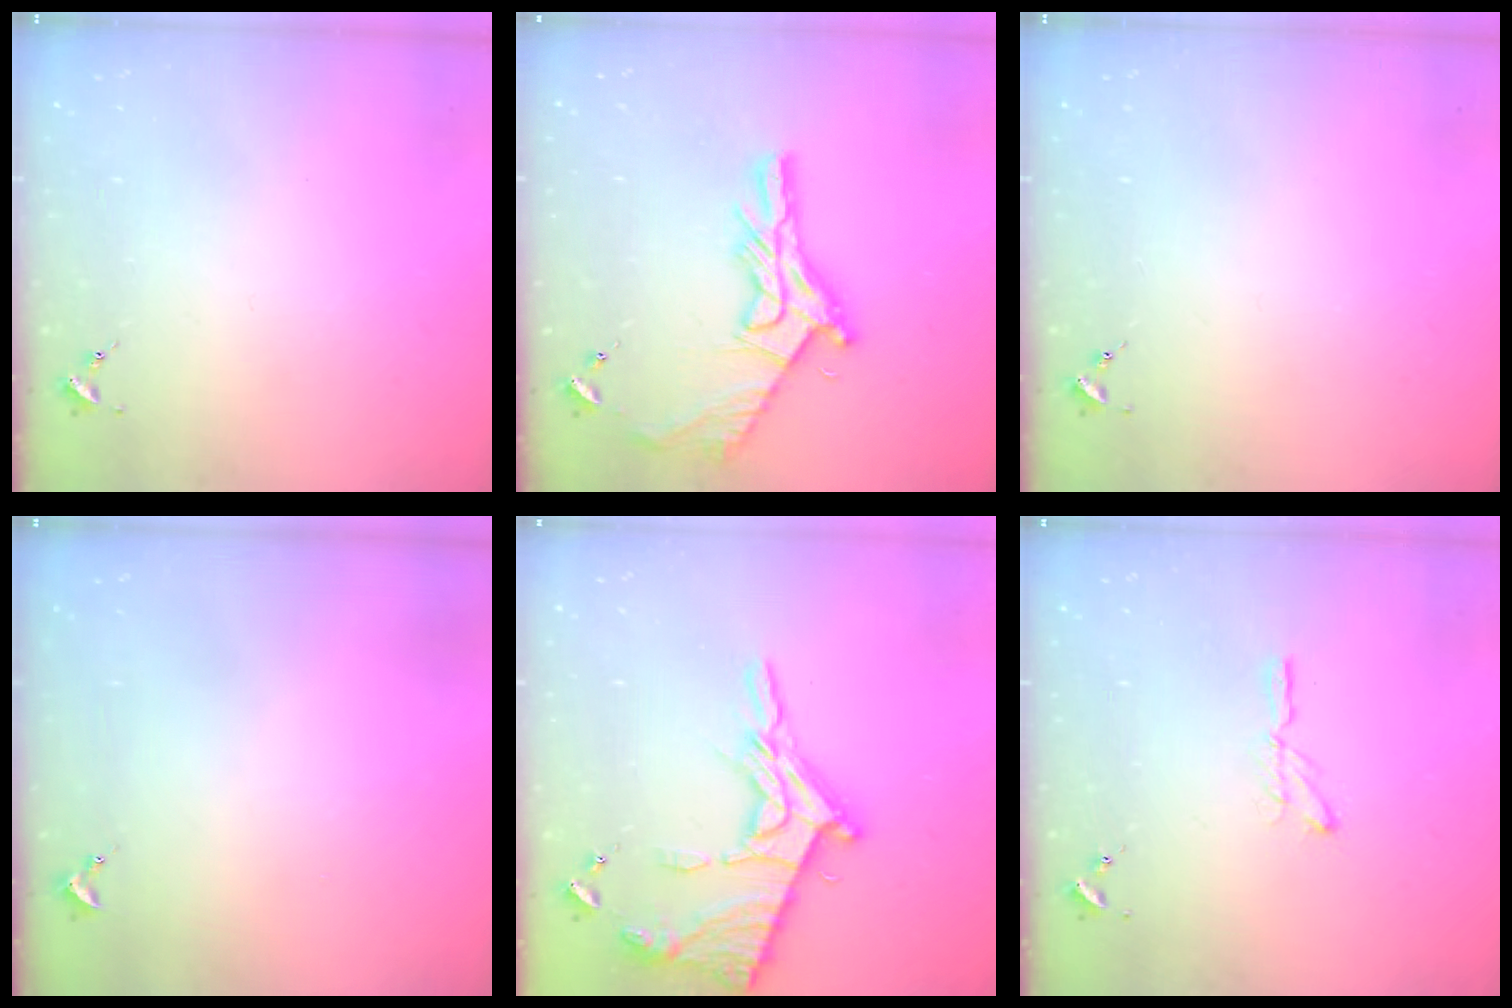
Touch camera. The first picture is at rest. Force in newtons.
{"total": 16.0, "press": 16.0, "slide": 1.1}
{"total": 0.0}
{"total": 0.9, "press": 0.9, "slide": 0.0}
{"total": 15.9, "press": 15.8, "slide": 1.5}
{"total": 4.0, "press": 4.0, "slide": 0.4}